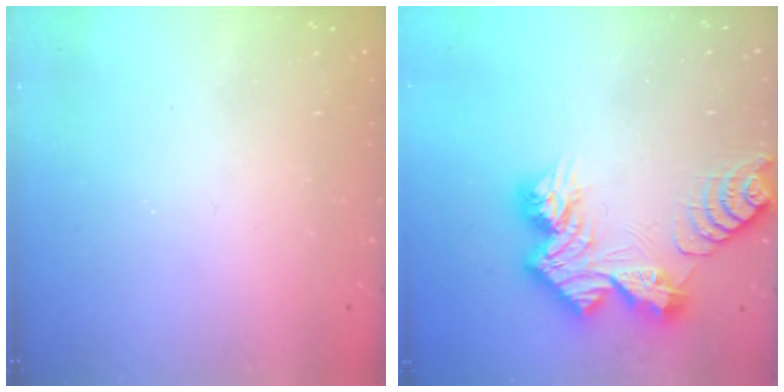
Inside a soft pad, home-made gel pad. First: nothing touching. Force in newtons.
{"total": 13.3, "press": 13.3, "slide": 1.3}